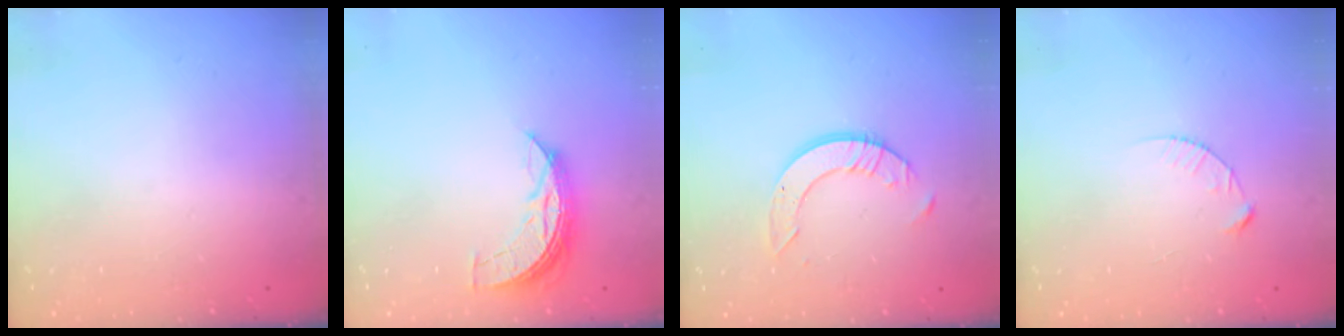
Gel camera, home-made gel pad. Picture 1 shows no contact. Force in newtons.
{"total": 6.9, "press": 6.9, "slide": 0.3}
{"total": 6.9, "press": 6.8, "slide": 0.7}
{"total": 3.7, "press": 3.7, "slide": 0.4}